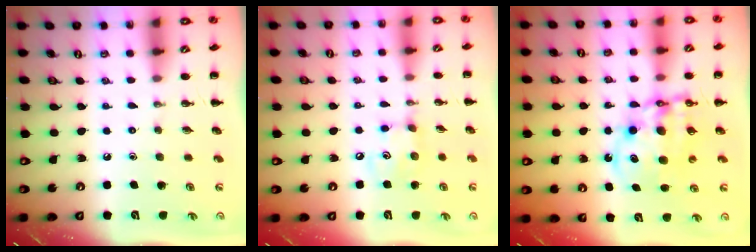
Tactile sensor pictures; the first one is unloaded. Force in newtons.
{"total": 5.5, "press": 5.5, "slide": 0.5}
{"total": 11.7, "press": 11.4, "slide": 2.8}